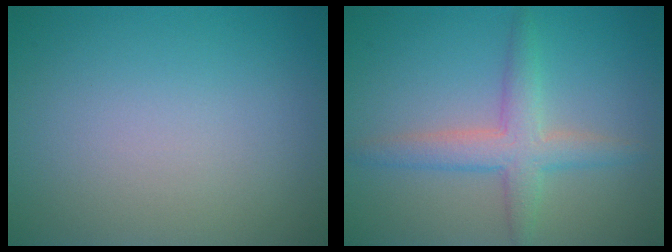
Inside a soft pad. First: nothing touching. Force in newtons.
{"total": 3.7, "press": 3.7, "slide": 0.1}